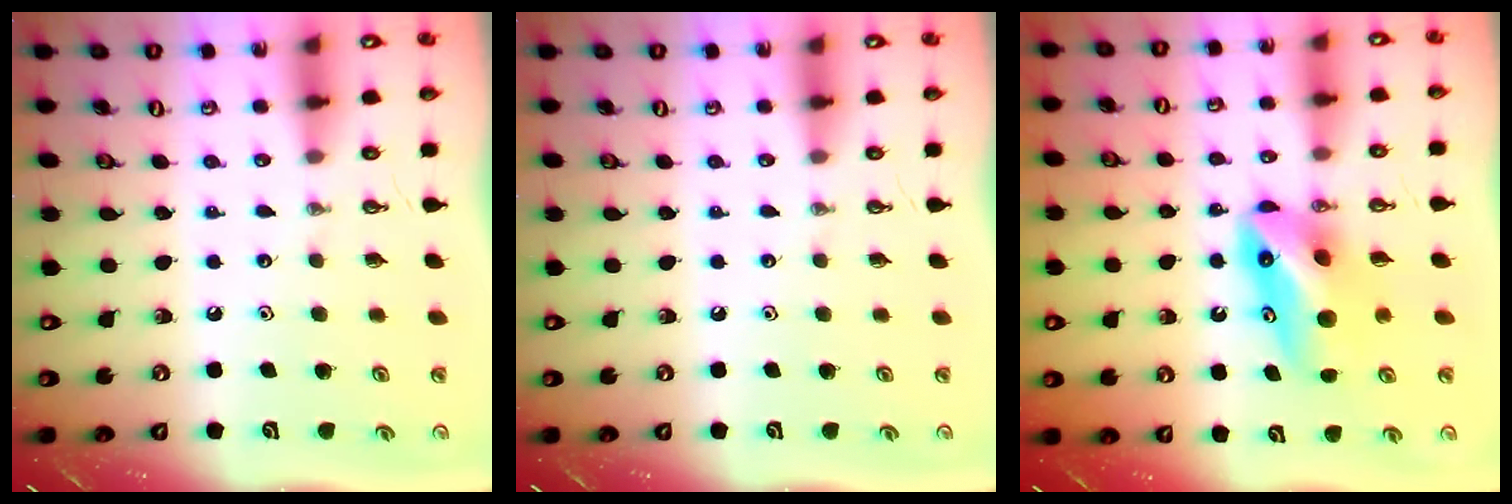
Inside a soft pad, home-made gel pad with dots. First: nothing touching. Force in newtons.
{"total": 0.0}
{"total": 9.7, "press": 9.6, "slide": 1.4}